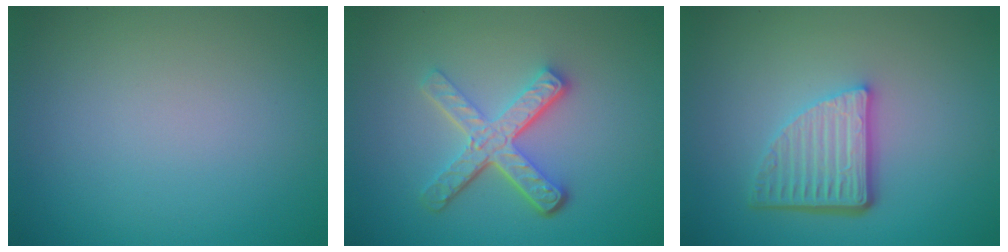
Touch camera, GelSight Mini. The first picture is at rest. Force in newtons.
{"total": 5.0, "press": 3.5, "slide": 3.6}
{"total": 5.0, "press": 3.5, "slide": 3.6}